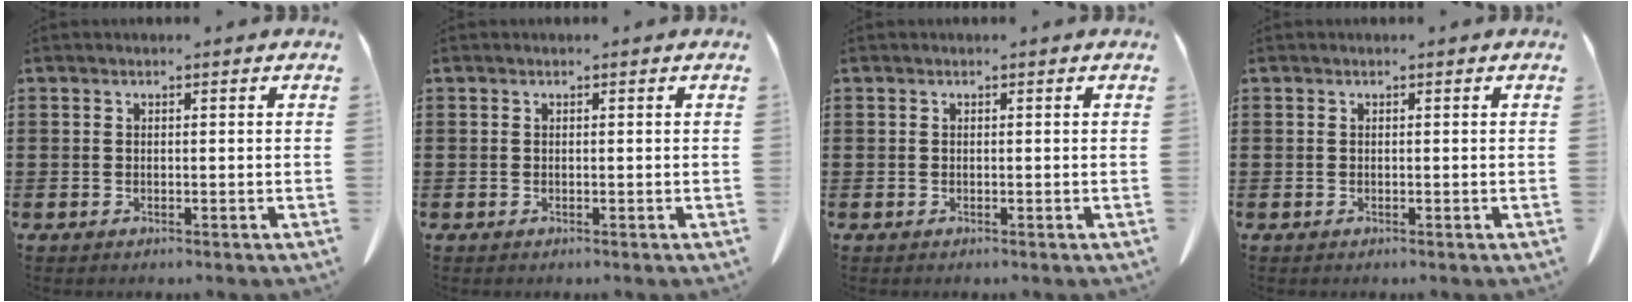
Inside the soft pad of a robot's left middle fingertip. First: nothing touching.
{"total": 0.0}
{"total": 0.0}
{"total": 0.0}